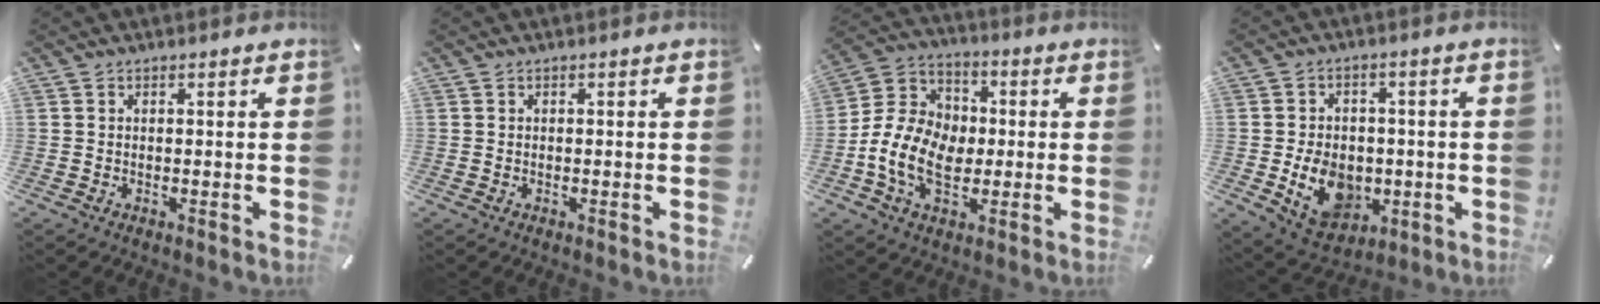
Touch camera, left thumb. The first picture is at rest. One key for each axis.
{"total": 0.0}
{"total": 13.1, "fx": -2.5, "fy": 10.0, "fz": 8.0, "tx": -0.189, "ty": 0.020, "tz": -0.041}
{"total": 12.4, "fx": -2.8, "fy": 9.6, "fz": 7.2, "tx": -0.126, "ty": 0.009, "tz": -0.046}